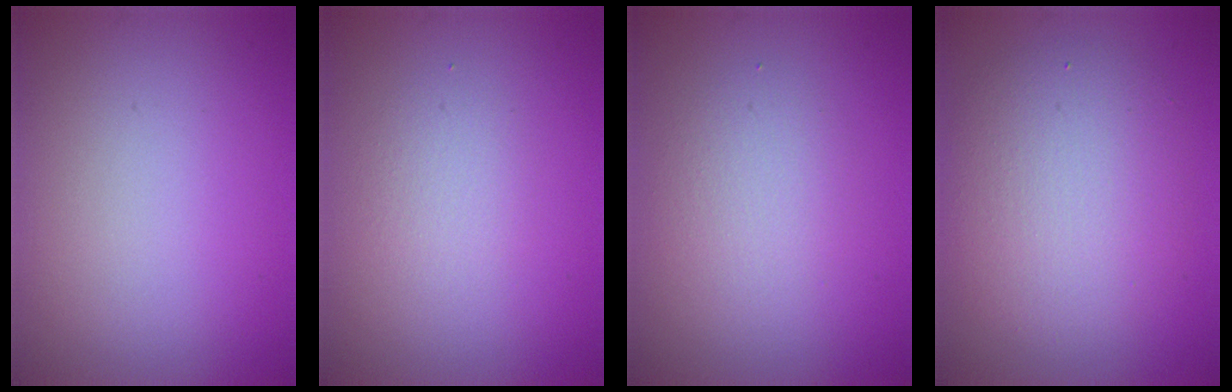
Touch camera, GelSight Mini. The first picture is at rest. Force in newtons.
{"total": 1.6, "press": 1.6, "slide": 0.2}
{"total": 2.4, "press": 2.4, "slide": 0.1}
{"total": 5.5, "press": 5.5, "slide": 0.3}